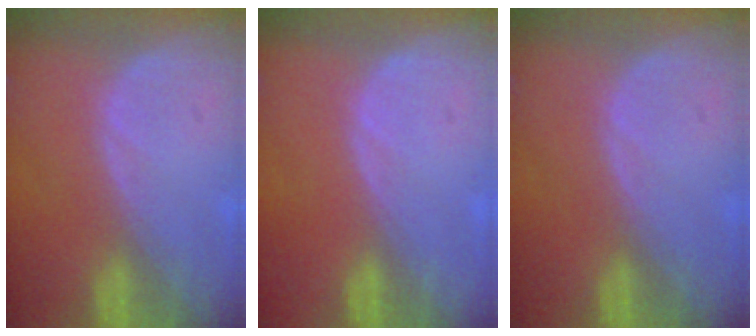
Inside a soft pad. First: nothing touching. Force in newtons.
{"total": 0.0}
{"total": 0.0}